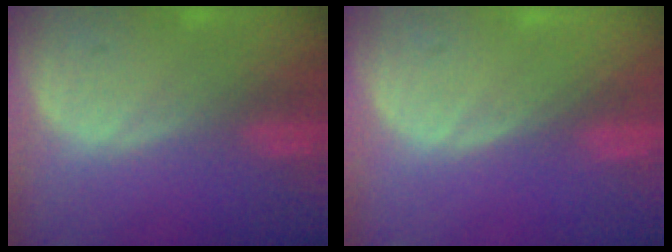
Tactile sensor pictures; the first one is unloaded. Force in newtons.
{"total": 0.0}